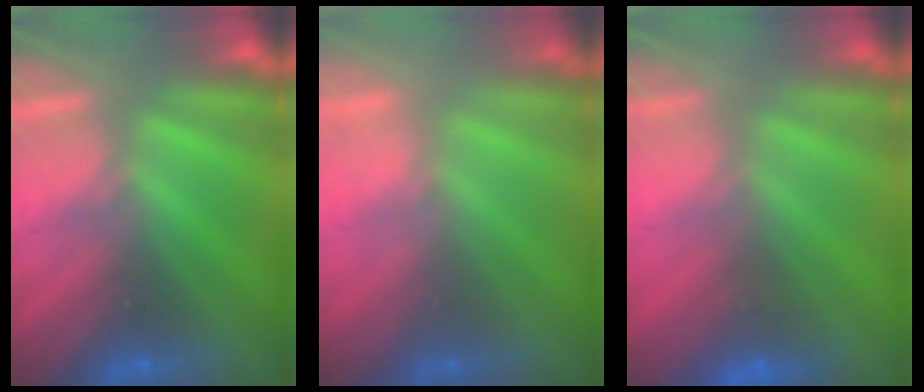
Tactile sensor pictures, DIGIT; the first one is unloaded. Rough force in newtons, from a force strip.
{"total": 2.4}
{"total": 4.5}